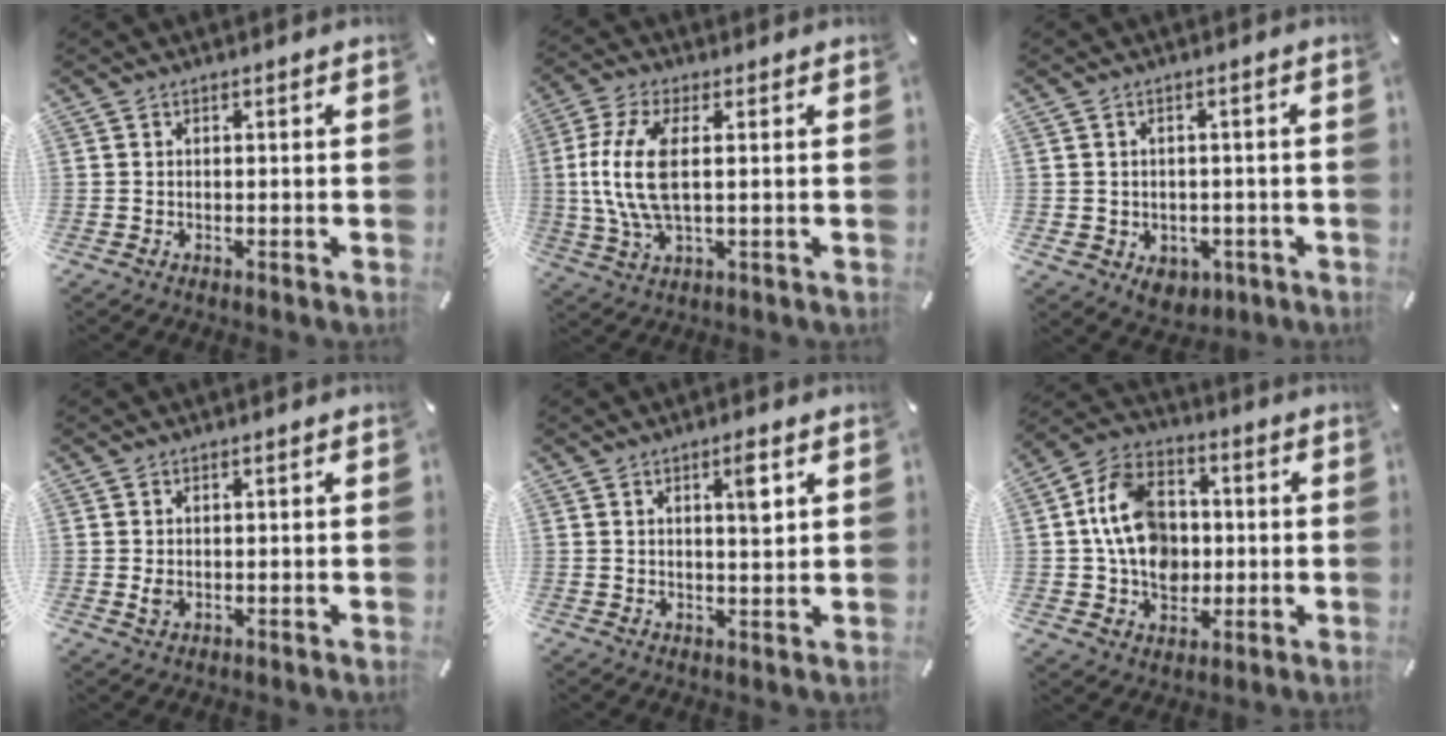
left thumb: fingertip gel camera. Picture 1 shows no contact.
{"total": 12.1, "force": [1.0, 4.5, 11.2], "torque": [-0.253, -0.020, 0.014]}
{"total": 4.8, "force": [-0.9, 4.3, 2.0], "torque": [-0.029, 0.001, -0.014]}
{"total": 1.6, "force": [0.1, 1.1, 1.1], "torque": [-0.015, -0.002, -0.001]}
{"total": 5.0, "force": [2.0, 1.0, 4.4], "torque": [-0.068, -0.010, 0.027]}
{"total": 14.2, "force": [-0.2, 11.7, 8.1], "torque": [-0.175, 0.019, 0.000]}